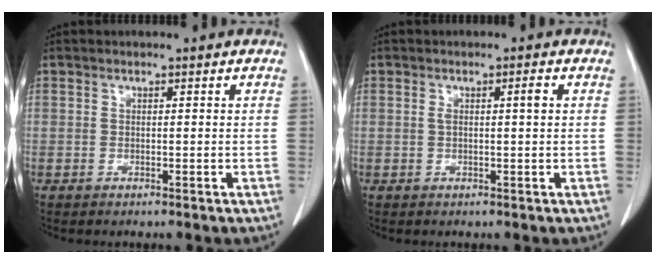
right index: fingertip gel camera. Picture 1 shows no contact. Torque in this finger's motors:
{"motor_torque": [-0.02, 0.09, 0.03, 0.01]}